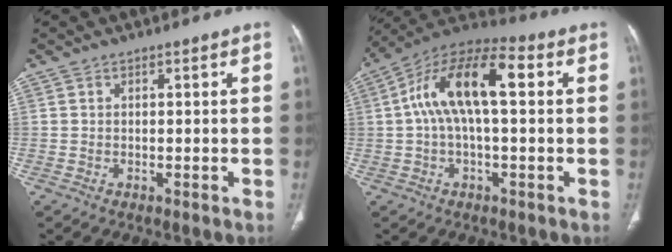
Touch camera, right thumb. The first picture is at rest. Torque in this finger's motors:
{"motor_torque": [-0.46, 1.15, 1.16, 0.45, 0.23]}